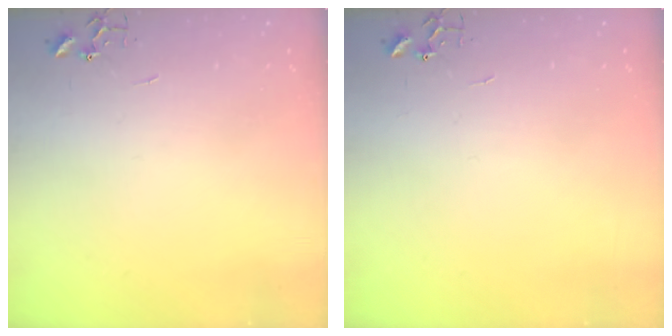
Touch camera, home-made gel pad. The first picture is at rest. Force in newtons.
{"total": 0.0}